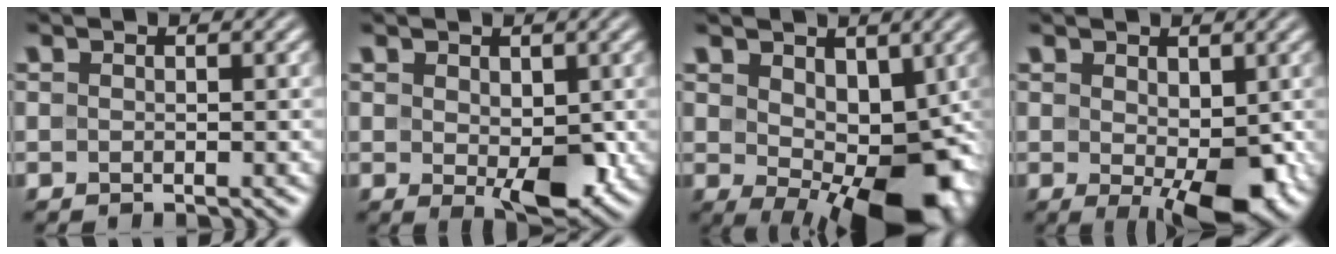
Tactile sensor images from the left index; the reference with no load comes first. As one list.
[{"total": 4.6, "force": [-0.2, 2.5, 3.9], "torque": [-0.058, -0.009, 0.004]}, {"total": 10.8, "force": [-1.0, 6.1, 8.9], "torque": [-0.120, -0.023, -0.003]}, {"total": 6.4, "force": [-0.9, 3.0, 5.6], "torque": [-0.090, -0.012, -0.007]}]